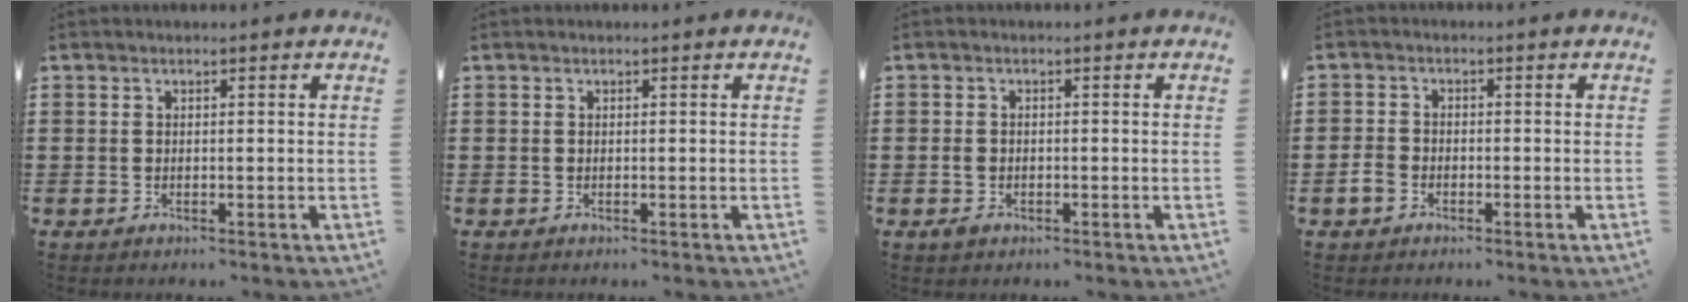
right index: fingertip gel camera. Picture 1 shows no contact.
{"total": 0.0}
{"total": 1.3, "force": [-0.7, 0.9, 0.7], "torque": [-0.015, 0.000, -0.014]}
{"total": 2.5, "force": [-1.4, 1.8, 1.1], "torque": [-0.038, -0.006, -0.031]}